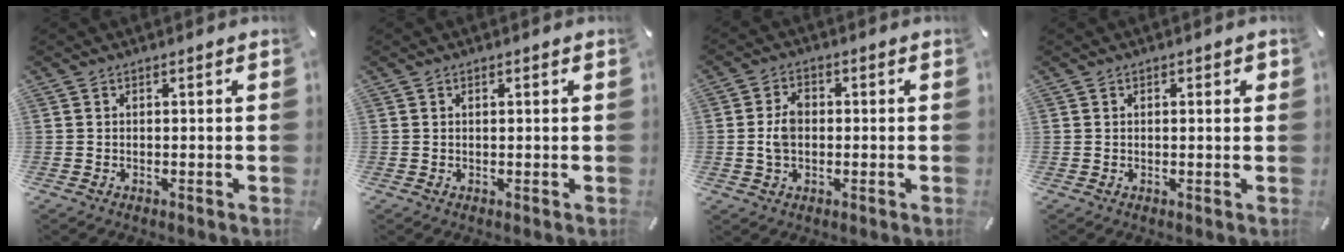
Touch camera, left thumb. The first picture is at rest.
{"total": 0.6, "force": [0.2, 0.2, 0.5], "torque": [-0.010, 0.001, 0.004]}
{"total": 5.5, "force": [-0.3, 4.0, 3.7], "torque": [-0.068, 0.006, -0.008]}
{"total": 1.0, "force": [0.3, 0.4, 0.9], "torque": [-0.010, 0.000, 0.002]}